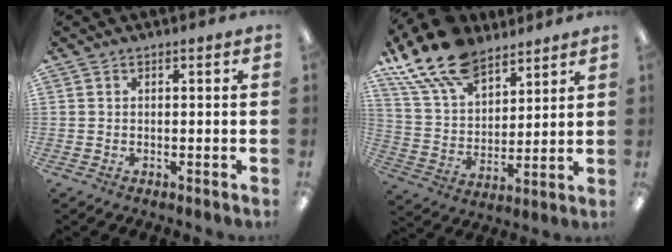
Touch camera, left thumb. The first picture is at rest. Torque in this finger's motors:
{"motor_torque": [0.35, 0.36, 1.38, -1.39, 0.17]}